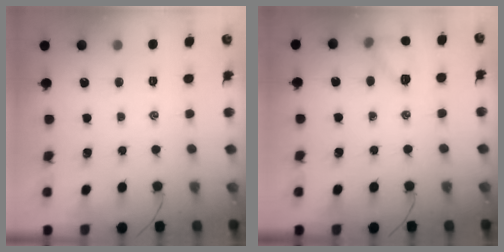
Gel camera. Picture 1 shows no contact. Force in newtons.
{"total": 9.9, "press": 9.7, "slide": 1.9}